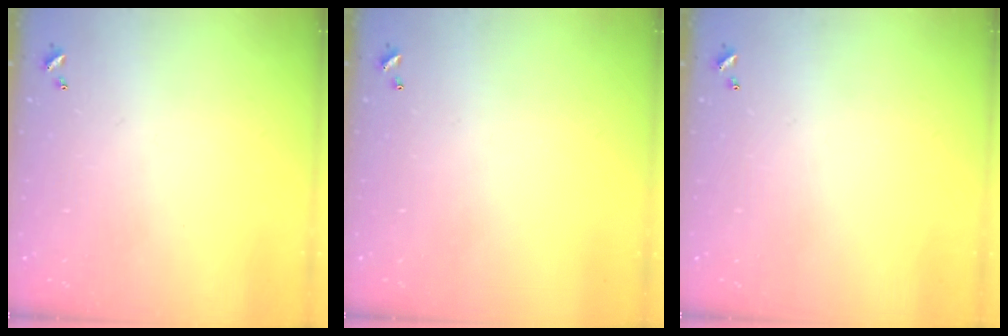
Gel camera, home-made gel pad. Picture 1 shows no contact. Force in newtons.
{"total": 0.0}
{"total": 0.0}